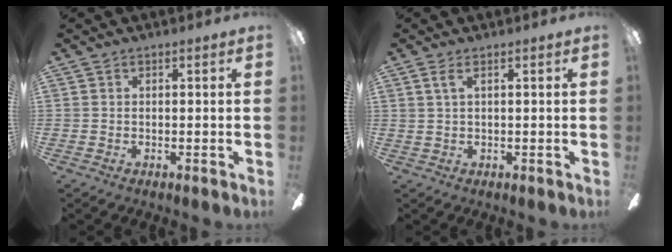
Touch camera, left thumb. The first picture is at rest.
{"total": 2.4, "force": [1.1, 0.7, 2.0], "torque": [-0.043, 0.005, 0.018]}